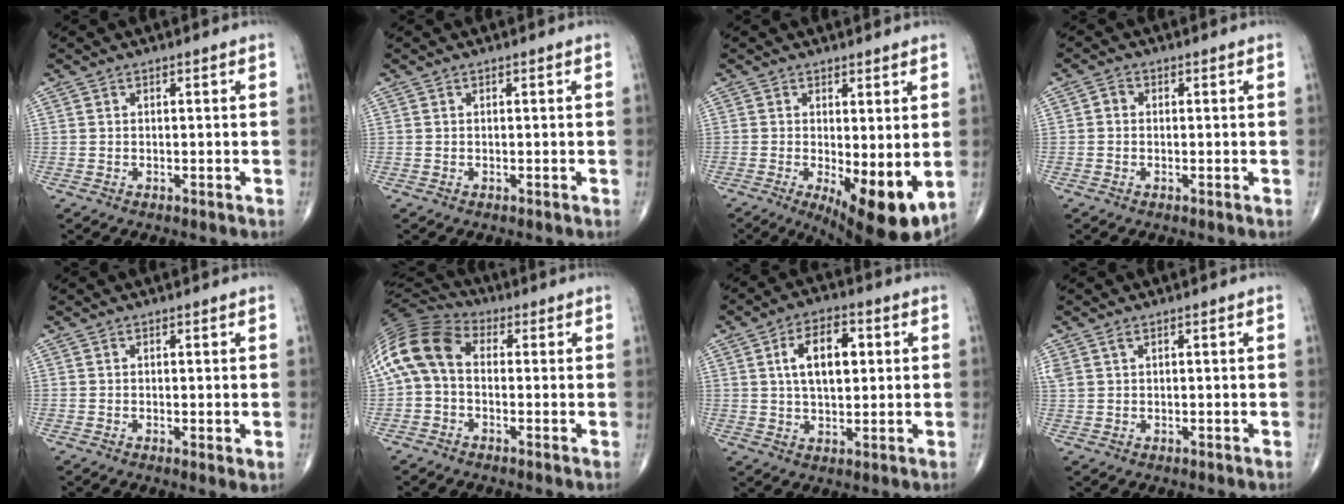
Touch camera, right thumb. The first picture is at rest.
{"total": 0.0}
{"total": 11.3, "force": [-1.9, 3.9, 10.4], "torque": [-0.148, -0.028, -0.017]}
{"total": 1.5, "force": [-0.1, 1.3, 0.8], "torque": [-0.005, 0.003, -0.007]}
{"total": 1.7, "force": [-0.1, 0.4, 1.6], "torque": [-0.031, -0.008, -0.003]}
{"total": 12.7, "force": [0.4, 8.6, 9.4], "torque": [-0.188, 0.035, -0.008]}
{"total": 10.2, "force": [2.3, 5.5, 8.3], "torque": [-0.123, 0.006, 0.037]}
{"total": 2.0, "force": [1.1, 1.2, 1.3], "torque": [-0.036, 0.011, 0.031]}